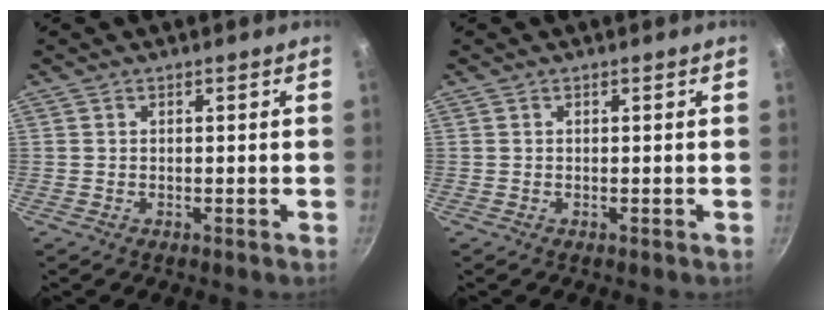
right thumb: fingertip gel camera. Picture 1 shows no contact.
{"total": 0.0}